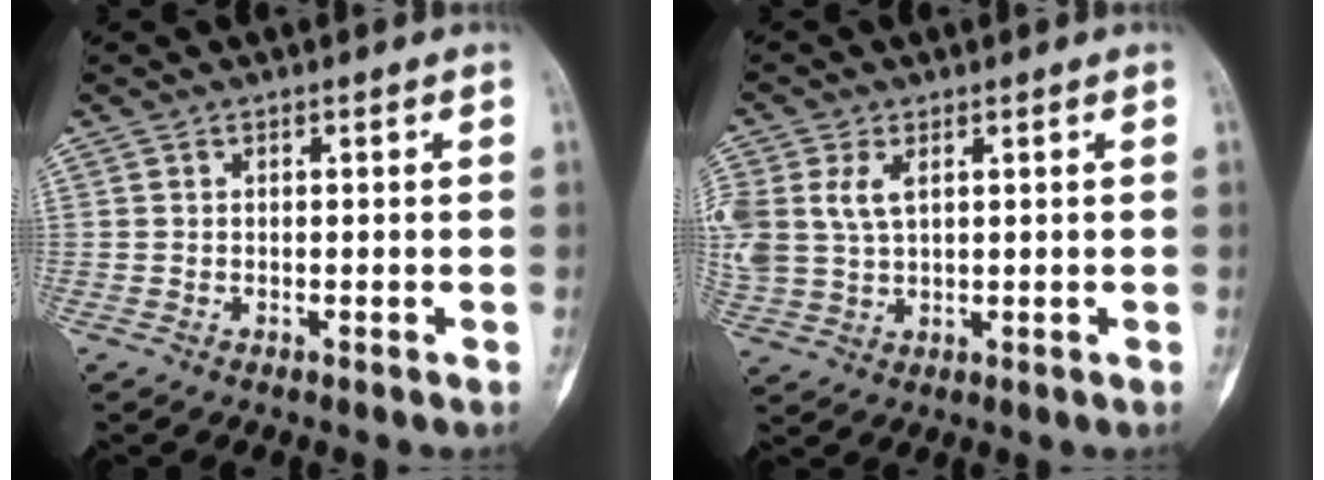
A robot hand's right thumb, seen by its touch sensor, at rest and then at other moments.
{"total": 9.5, "force": [2.8, 6.0, 6.8], "torque": [-0.169, 0.002, 0.065]}